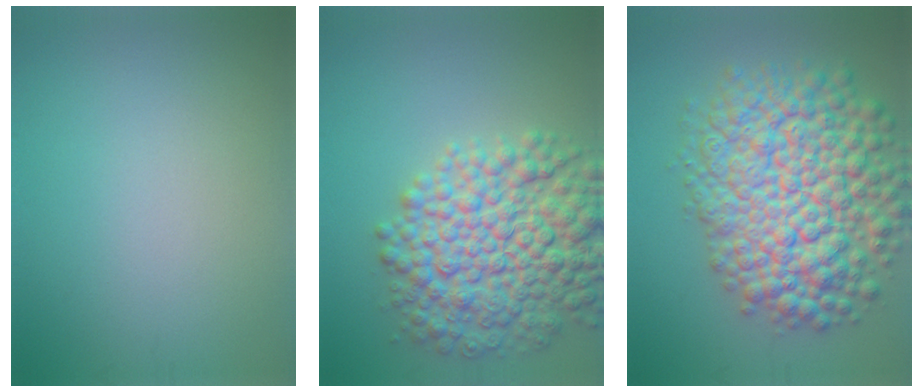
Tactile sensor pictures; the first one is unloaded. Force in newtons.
{"total": 9.8, "press": 9.8, "slide": 0.2}
{"total": 12.2, "press": 12.2, "slide": 0.5}